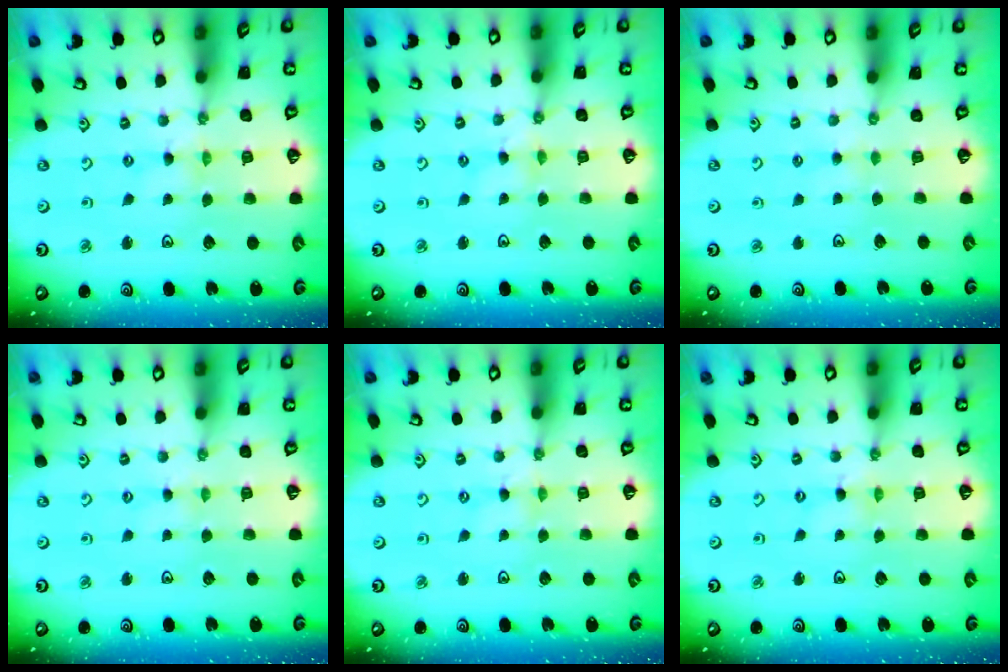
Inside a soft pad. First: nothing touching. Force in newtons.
{"total": 0.9, "press": 0.8, "slide": 0.2}
{"total": 2.0, "press": 2.0, "slide": 0.4}
{"total": 1.5, "press": 1.5, "slide": 0.3}
{"total": 0.0}
{"total": 0.7, "press": 0.7, "slide": 0.2}